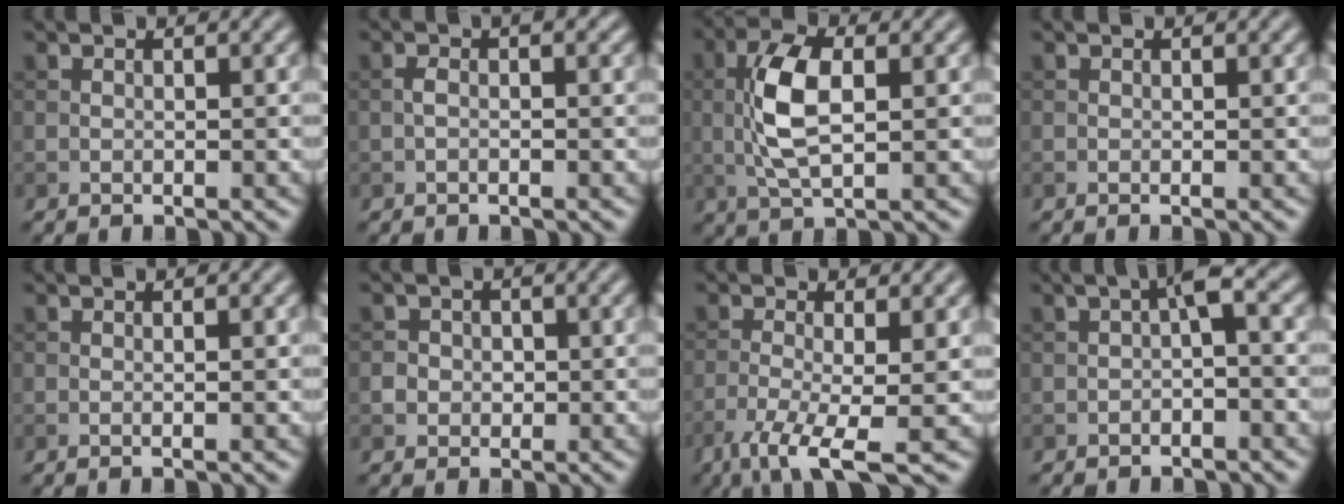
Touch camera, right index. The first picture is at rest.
{"total": 1.4, "force": [-0.2, 0.5, 1.3], "torque": [-0.026, 0.005, -0.007]}
{"total": 6.0, "force": [0.5, 2.7, 5.4], "torque": [-0.116, 0.005, 0.008]}
{"total": 0.6, "force": [-0.1, 0.2, 0.5], "torque": [-0.007, -0.005, -0.004]}
{"total": 0.9, "force": [-0.1, 0.2, 0.8], "torque": [-0.010, -0.002, -0.004]}
{"total": 1.6, "force": [-0.2, 1.5, 0.4], "torque": [0.002, -0.004, -0.005]}
{"total": 6.0, "force": [-3.2, 1.2, 4.9], "torque": [-0.094, -0.010, -0.067]}
{"total": 2.3, "force": [-0.4, 0.5, 2.2], "torque": [-0.035, 0.008, -0.009]}